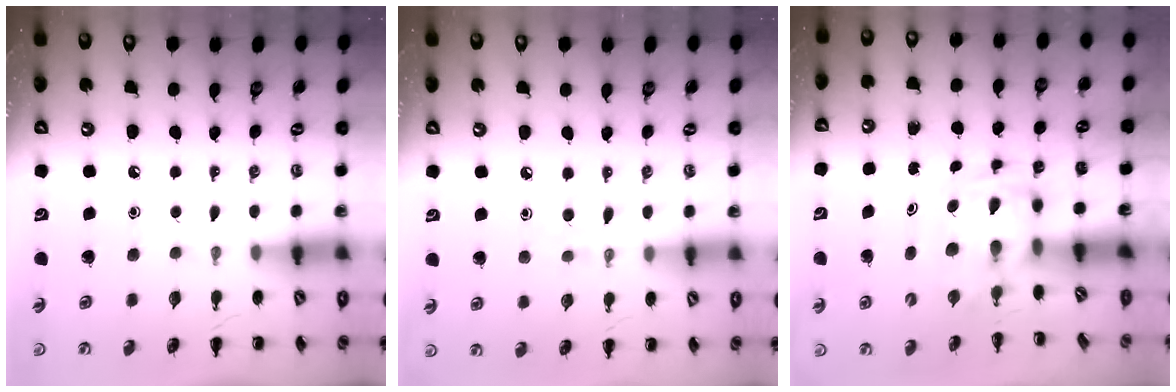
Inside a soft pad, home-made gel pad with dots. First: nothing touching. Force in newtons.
{"total": 5.3, "press": 4.9, "slide": 1.8}
{"total": 3.3, "press": 3.2, "slide": 0.6}